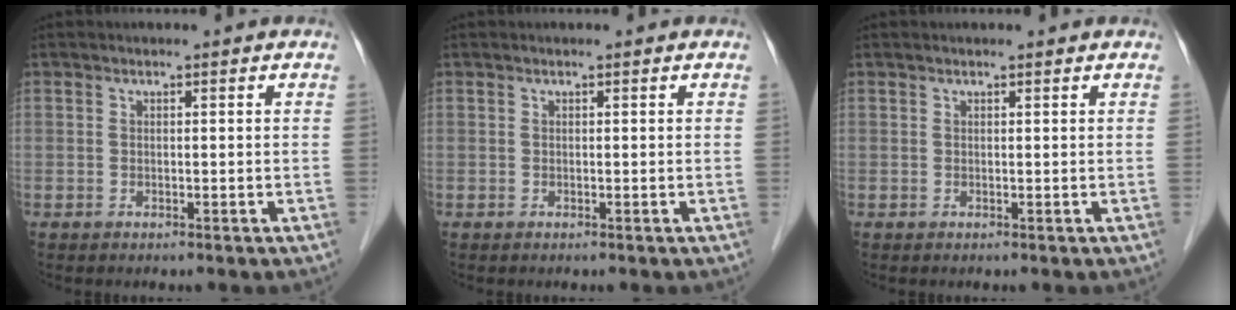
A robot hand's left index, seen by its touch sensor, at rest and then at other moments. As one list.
[{"total": 0.0}, {"total": 0.9, "force": [0.9, 0.1, 0.3], "torque": [-0.009, 0.013, 0.015]}]